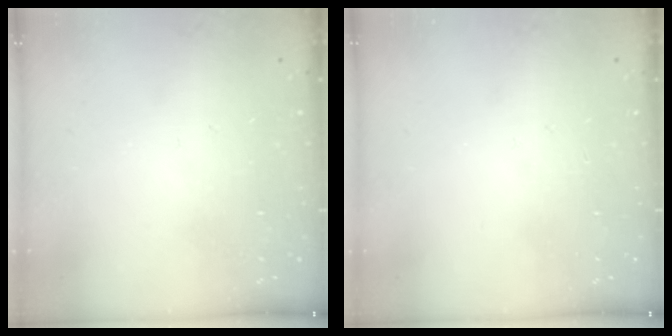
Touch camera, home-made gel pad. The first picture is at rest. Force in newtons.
{"total": 0.0}